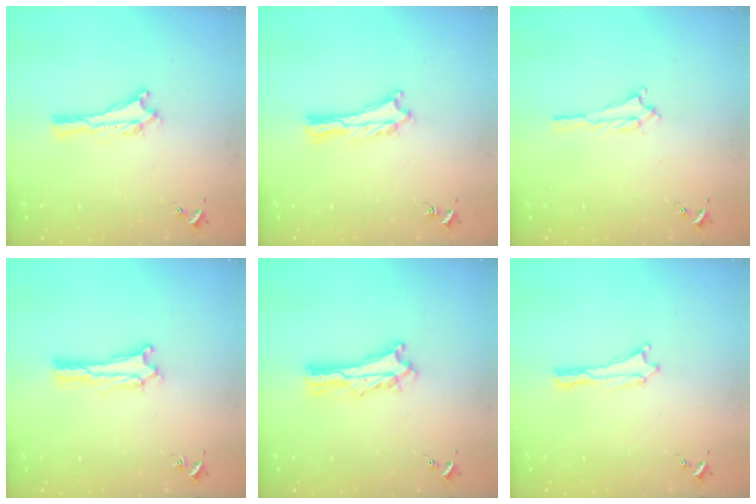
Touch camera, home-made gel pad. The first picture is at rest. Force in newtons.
{"total": 0.9, "press": 0.9, "slide": 0.2}
{"total": 1.4, "press": 1.4, "slide": 0.2}
{"total": 0.6, "press": 0.5, "slide": 0.2}
{"total": 4.3, "press": 4.3, "slide": 0.4}
{"total": 0.0}